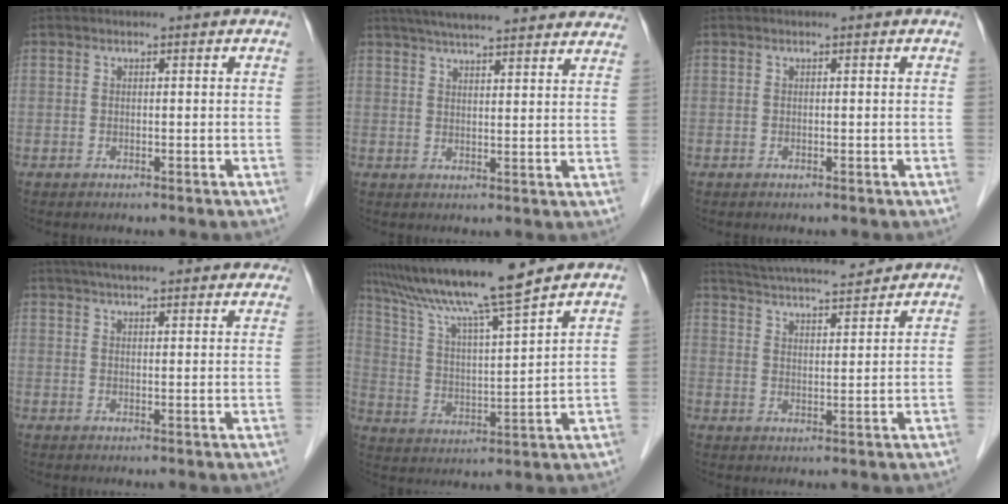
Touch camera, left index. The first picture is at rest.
{"total": 21.8, "force": [19.2, 3.2, 9.9], "torque": [-0.146, 0.027, 0.244]}
{"total": 0.0}
{"total": 17.8, "force": [15.4, 3.2, 8.3], "torque": [-0.111, 0.041, 0.196]}
{"total": 14.5, "force": [12.4, -1.2, 7.4], "torque": [-0.139, 0.009, 0.216]}
{"total": 13.5, "force": [12.5, 1.9, 4.8], "torque": [-0.087, 0.022, 0.192]}